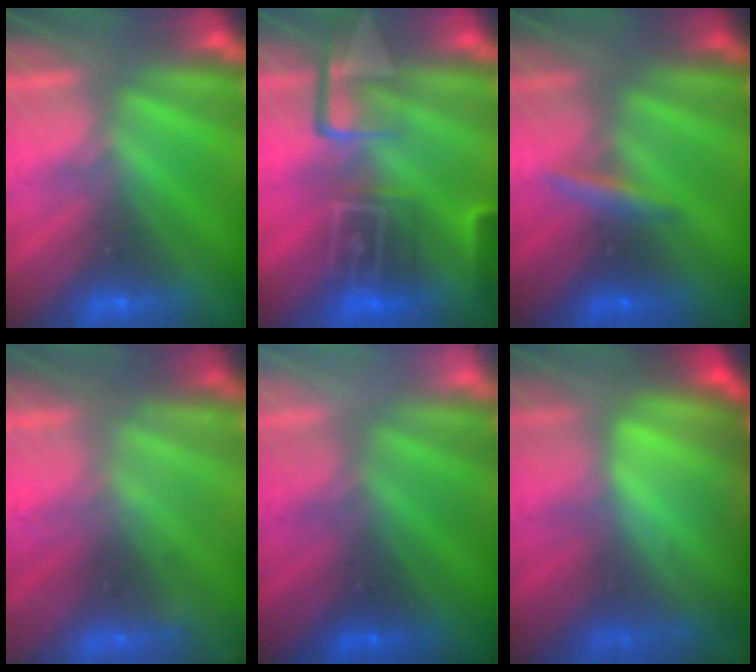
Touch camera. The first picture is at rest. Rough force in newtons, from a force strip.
{"total": 8.3}
{"total": 2.4}
{"total": 2.1}
{"total": 2.6}
{"total": 8.2}